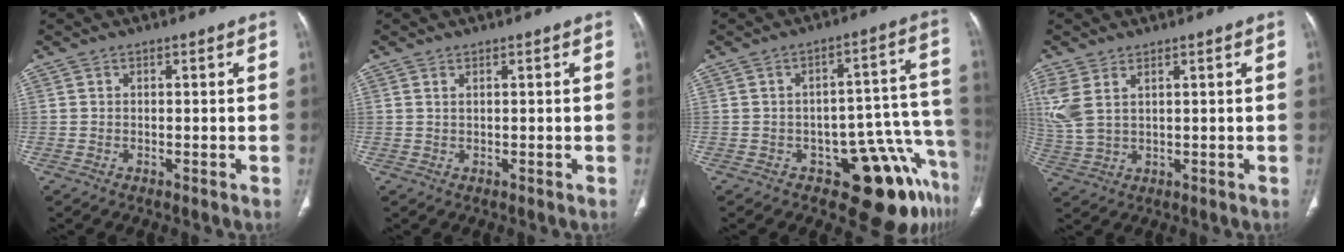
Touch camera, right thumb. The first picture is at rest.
{"total": 0.6, "force": [0.4, 0.1, 0.4], "torque": [-0.012, 0.003, 0.009]}
{"total": 14.1, "force": [-8.4, 5.8, 9.6], "torque": [-0.048, 0.088, -0.110]}
{"total": 6.3, "force": [2.7, 3.2, 4.8], "torque": [-0.128, 0.001, 0.066]}